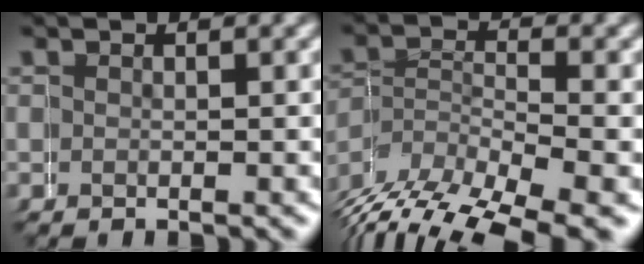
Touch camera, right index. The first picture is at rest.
{"total": 6.9, "force": [-4.5, 4.0, 3.4], "torque": [-0.075, -0.029, -0.058]}